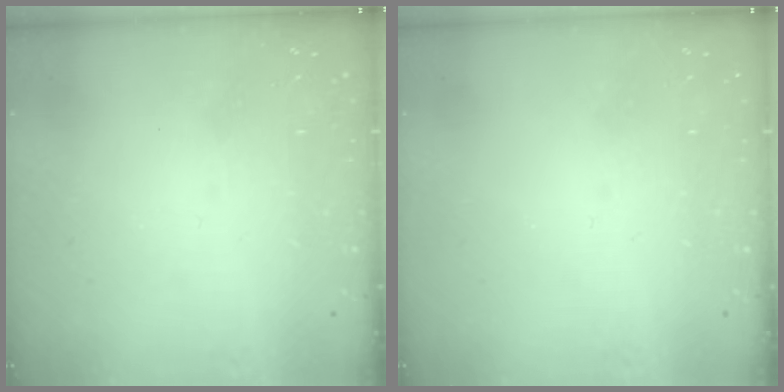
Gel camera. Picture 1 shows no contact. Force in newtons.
{"total": 0.0}